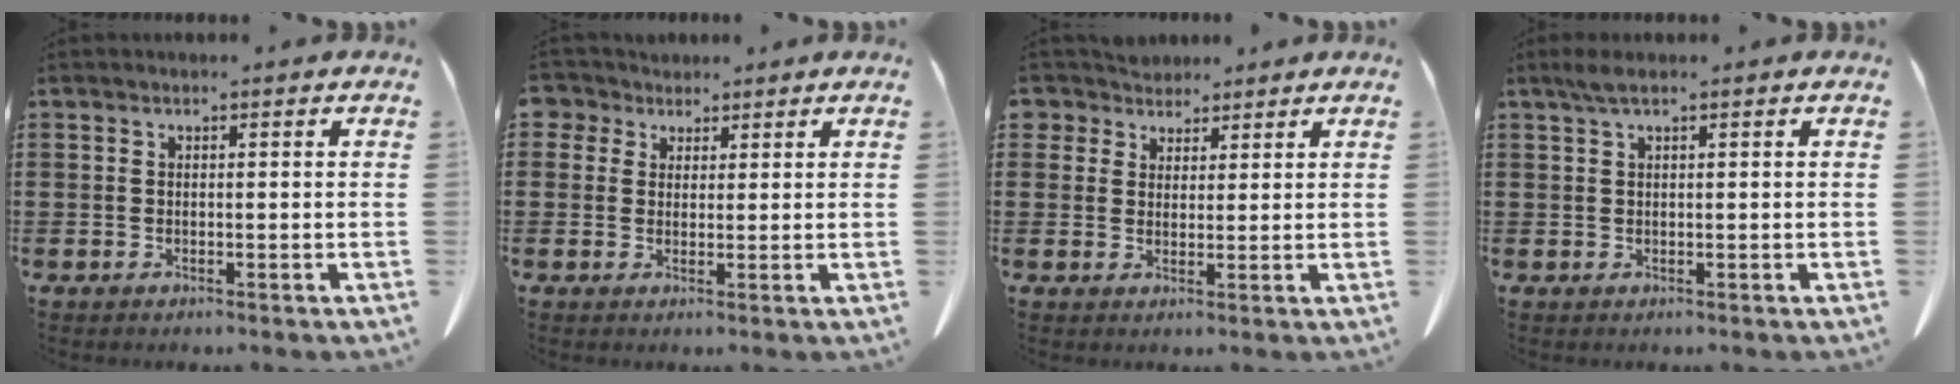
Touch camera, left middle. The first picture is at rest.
{"total": 3.2, "force": [2.0, 2.4, 0.6], "torque": [-0.019, 0.009, 0.036]}
{"total": 4.0, "force": [3.3, 2.3, 0.2], "torque": [-0.023, 0.000, 0.061]}
{"total": 1.8, "force": [0.9, 0.2, 1.5], "torque": [-0.032, 0.002, 0.017]}